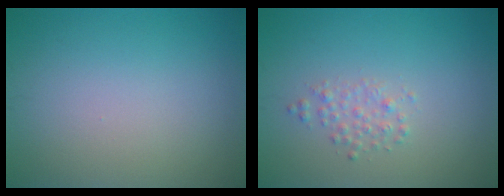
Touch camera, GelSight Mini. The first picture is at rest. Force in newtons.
{"total": 1.4, "press": 1.4, "slide": 0.0}